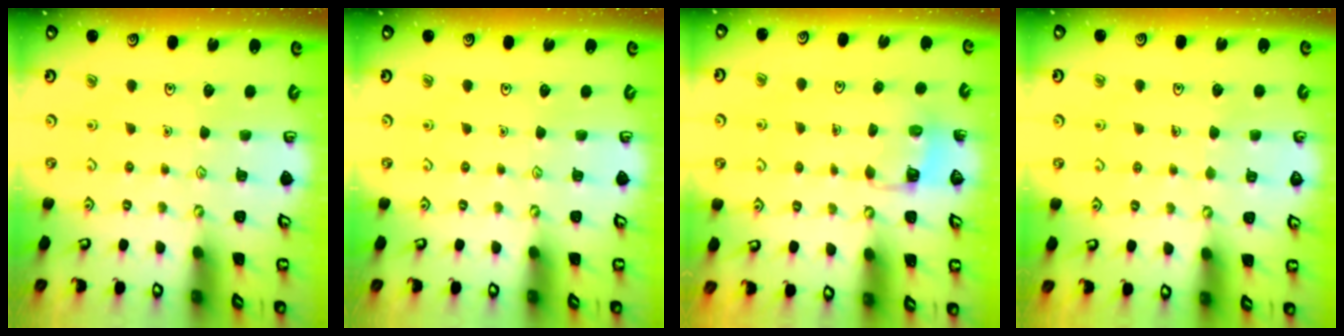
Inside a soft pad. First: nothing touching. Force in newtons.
{"total": 0.0}
{"total": 2.9, "press": 2.9, "slide": 0.2}
{"total": 2.9, "press": 2.9, "slide": 0.2}